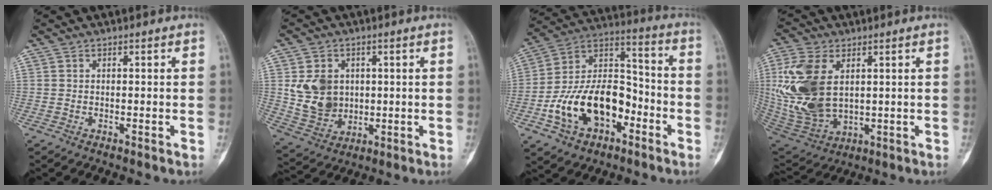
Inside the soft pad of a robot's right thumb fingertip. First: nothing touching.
{"total": 9.9, "force": [1.6, 8.1, 5.5], "torque": [-0.075, -0.011, 0.047]}
{"total": 19.3, "force": [-7.0, 12.2, 13.2], "torque": [-0.204, 0.068, -0.122]}
{"total": 17.6, "force": [3.1, 10.8, 13.5], "torque": [-0.288, -0.018, 0.075]}